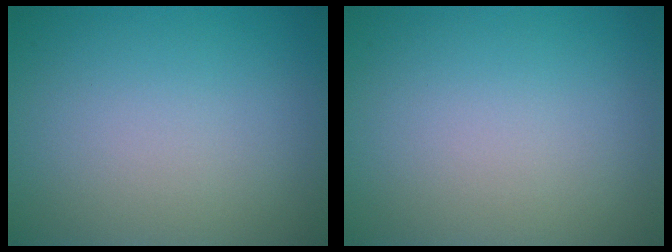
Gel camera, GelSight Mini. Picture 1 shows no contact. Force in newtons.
{"total": 0.0}